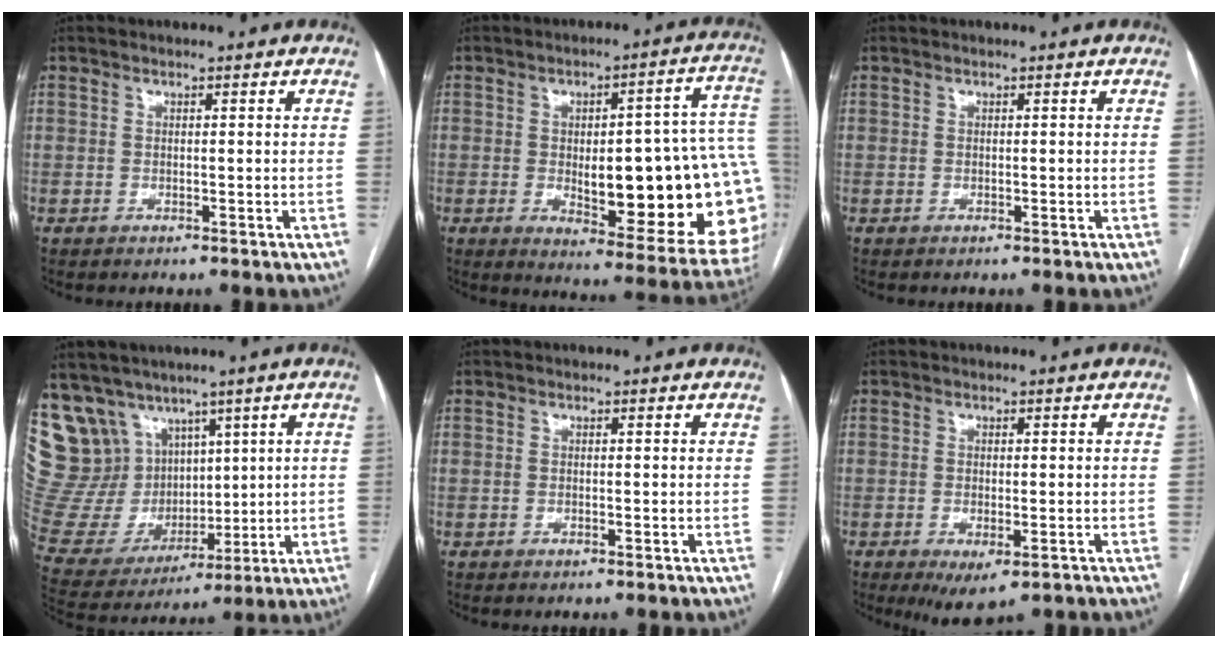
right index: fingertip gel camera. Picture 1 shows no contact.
{"total": 25.1, "force": [-2.4, 6.6, 24.1], "torque": [-0.219, 0.023, -0.008]}
{"total": 0.0}
{"total": 18.6, "force": [10.6, 13.8, 6.6], "torque": [-0.163, 0.062, 0.232]}
{"total": 0.0}
{"total": 4.9, "force": [-2.7, 1.8, 3.7], "torque": [-0.050, -0.011, -0.033]}